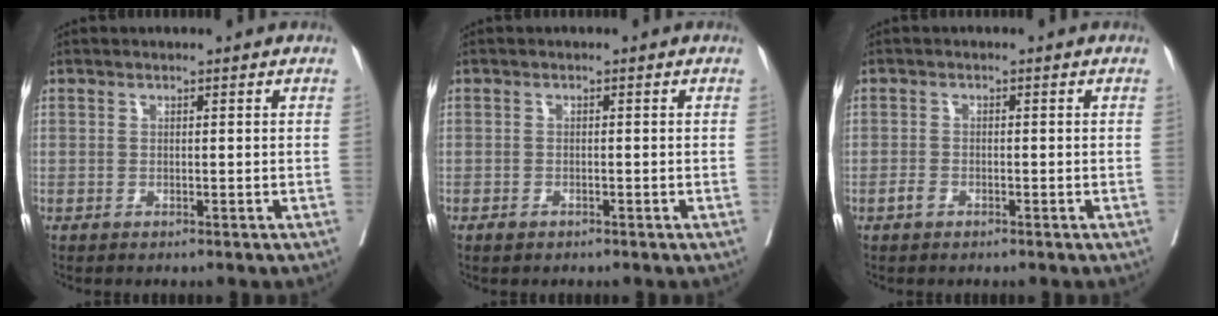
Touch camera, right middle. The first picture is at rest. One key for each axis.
{"total": 1.0, "fx": -0.7, "fy": 0.5, "fz": 0.5, "tx": -0.010, "ty": 0.000, "tz": -0.010}
{"total": 1.1, "fx": -0.8, "fy": 0.6, "fz": 0.6, "tx": -0.016, "ty": 0.001, "tz": -0.013}